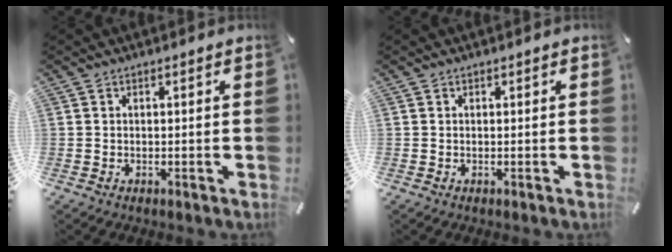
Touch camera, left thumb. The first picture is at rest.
{"total": 0.0}